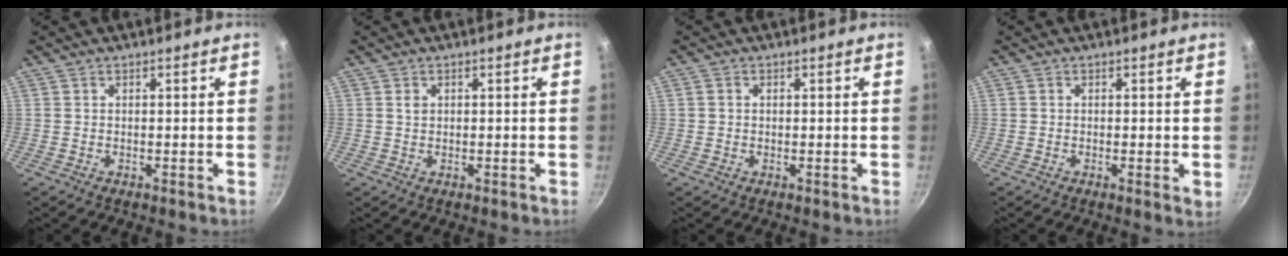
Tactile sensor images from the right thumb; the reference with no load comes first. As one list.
[{"total": 1.2, "force": [0.4, 0.9, 0.6], "torque": [-0.008, 0.000, 0.005]}, {"total": 0.7, "force": [0.1, 0.6, 0.3], "torque": [-0.004, 0.003, -0.001]}, {"total": 1.3, "force": [0.0, 0.2, 1.3], "torque": [-0.020, -0.006, -0.004]}]